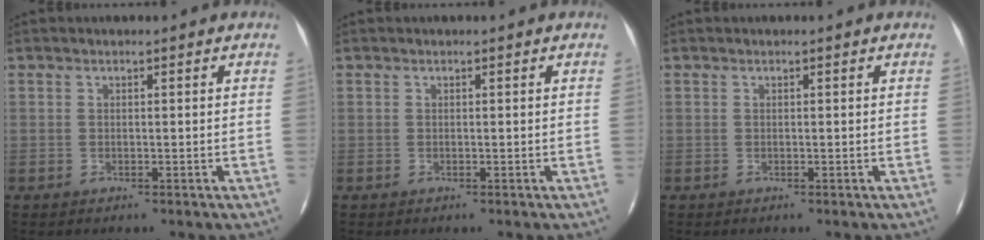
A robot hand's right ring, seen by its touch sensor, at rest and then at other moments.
{"total": 0.0}
{"total": 0.0}